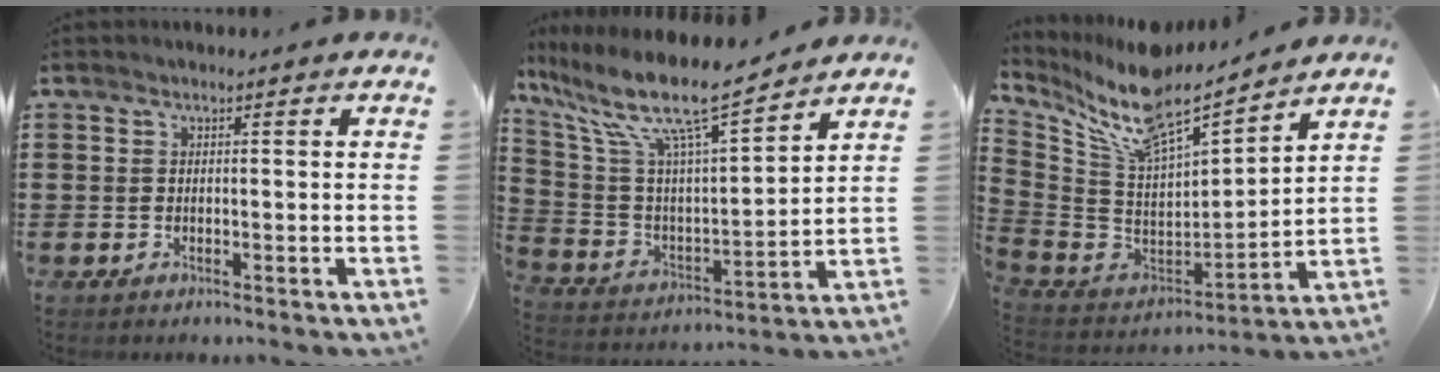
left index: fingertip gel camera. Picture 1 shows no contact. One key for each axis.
{"total": 12.1, "fx": 9.1, "fy": 1.6, "fz": 7.8, "tx": -0.184, "ty": -0.058, "tz": 0.152}
{"total": 10.6, "fx": 8.8, "fy": 2.5, "fz": 5.5, "tx": -0.149, "ty": -0.059, "tz": 0.150}